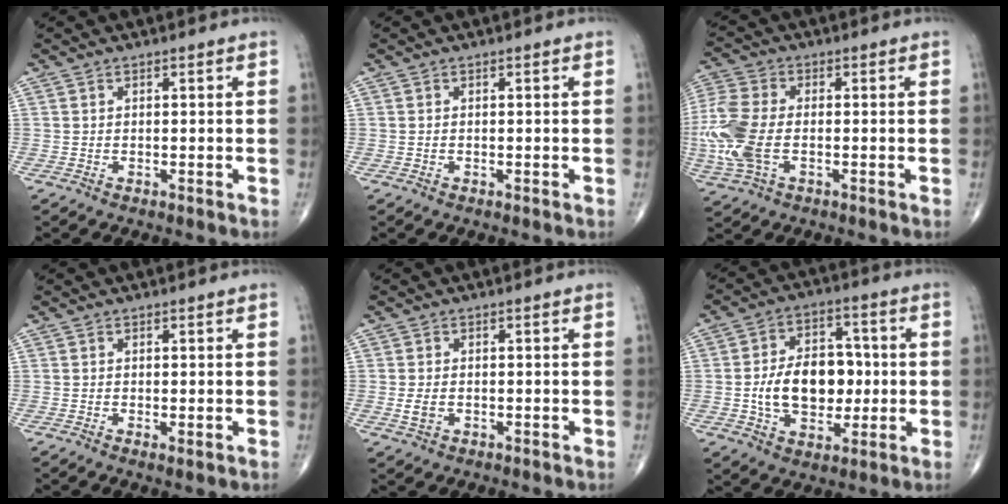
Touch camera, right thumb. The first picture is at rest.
{"total": 0.0}
{"total": 13.7, "force": [-2.2, 7.9, 11.0], "torque": [-0.289, 0.002, -0.042]}
{"total": 1.0, "force": [-0.1, 0.3, 1.0], "torque": [-0.019, -0.005, -0.003]}
{"total": 2.5, "force": [-0.4, 1.7, 1.8], "torque": [-0.039, 0.000, -0.005]}
{"total": 14.3, "force": [-0.8, 9.6, 10.5], "torque": [-0.141, 0.021, -0.007]}